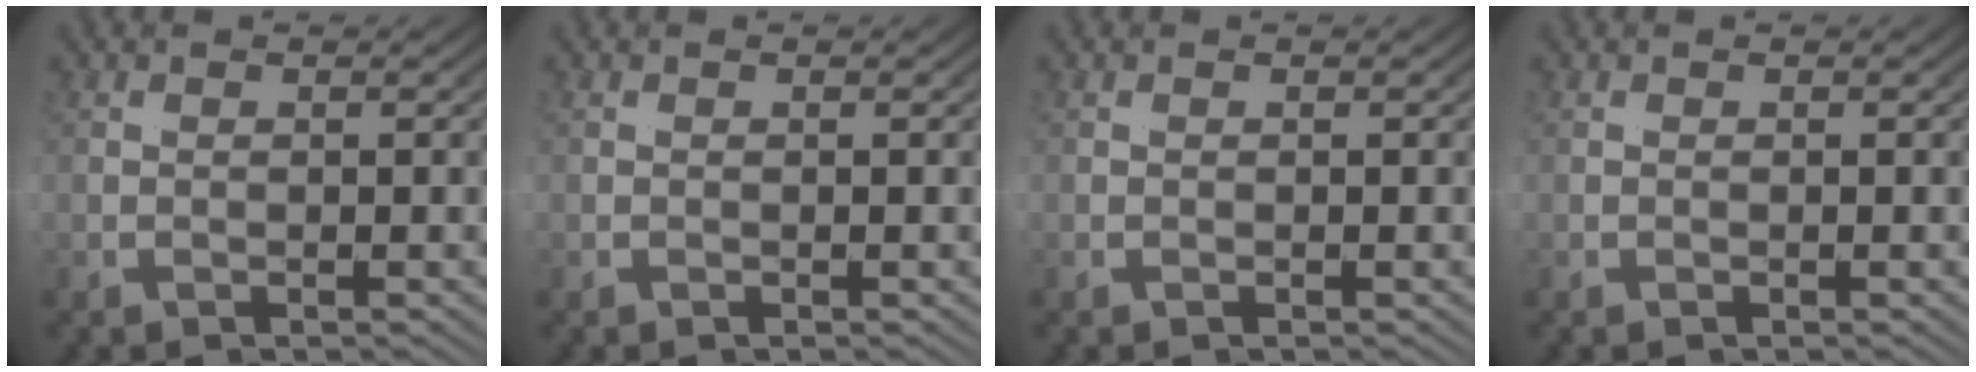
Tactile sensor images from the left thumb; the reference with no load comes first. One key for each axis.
{"total": 0.0}
{"total": 0.0}
{"total": 0.0}